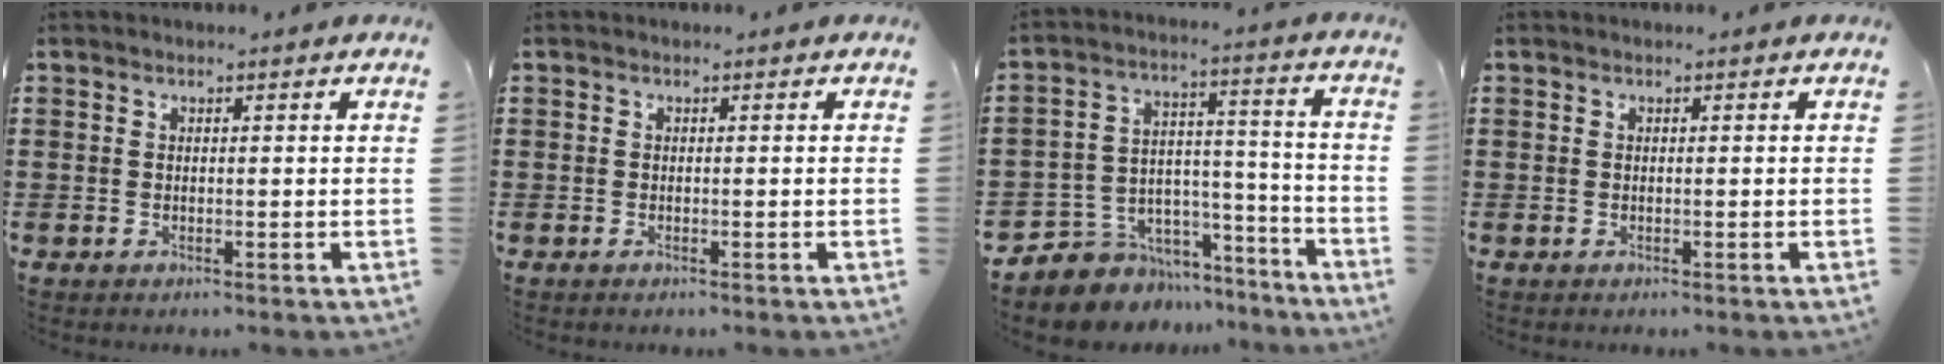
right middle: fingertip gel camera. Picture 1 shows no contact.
{"total": 0.0}
{"total": 6.6, "force": [-5.3, 3.9, -0.3], "torque": [0.000, 0.012, -0.098]}
{"total": 0.0}